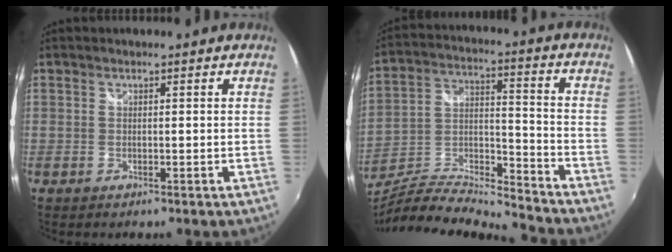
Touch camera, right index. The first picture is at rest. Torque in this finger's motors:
{"motor_torque": [0.07, -0.13, -0.52, -0.09]}